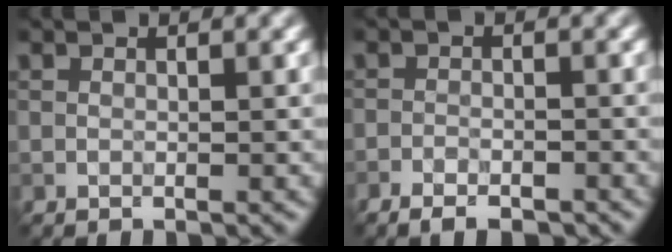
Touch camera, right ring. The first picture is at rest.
{"total": 3.2, "force": [-2.7, 0.9, 1.4], "torque": [-0.020, 0.002, -0.036]}